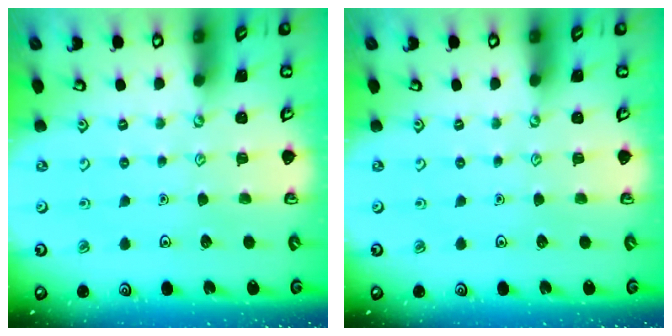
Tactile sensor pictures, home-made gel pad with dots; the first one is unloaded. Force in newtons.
{"total": 0.0}